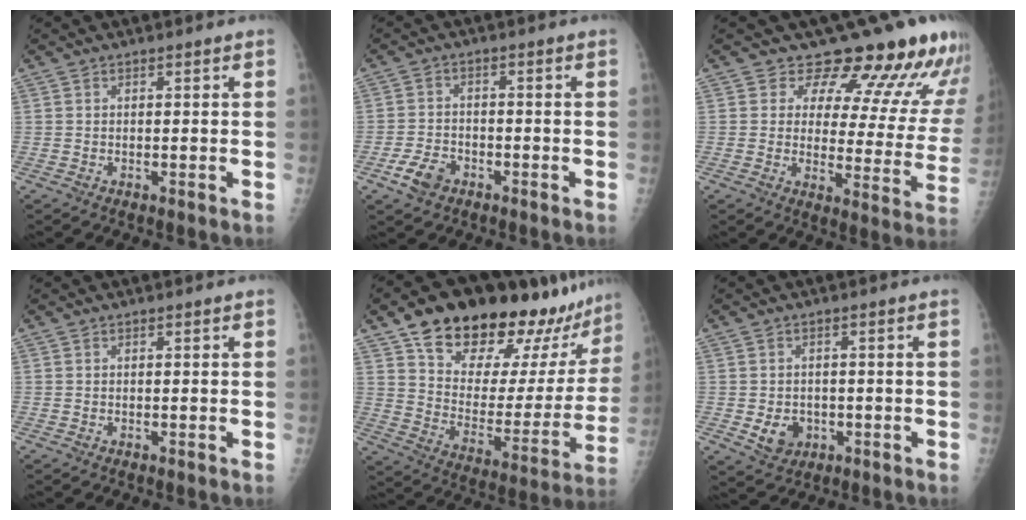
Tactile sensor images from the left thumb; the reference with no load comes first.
{"total": 5.3, "force": [-2.9, 3.6, 2.6], "torque": [-0.044, 0.014, -0.051]}
{"total": 16.6, "force": [13.8, 5.9, 7.2], "torque": [-0.040, -0.095, 0.156]}
{"total": 0.0}
{"total": 27.6, "force": [21.4, 10.4, 14.0], "torque": [-0.171, -0.090, 0.313]}
{"total": 5.2, "force": [-1.2, 4.3, 2.5], "torque": [-0.022, 0.003, -0.009]}